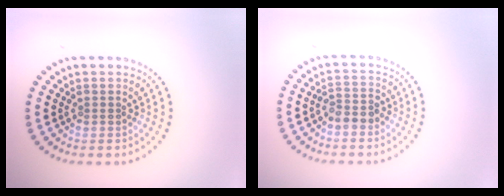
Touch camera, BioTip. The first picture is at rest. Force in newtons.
{"total": 2.4, "press": 2.2, "slide": 0.9}